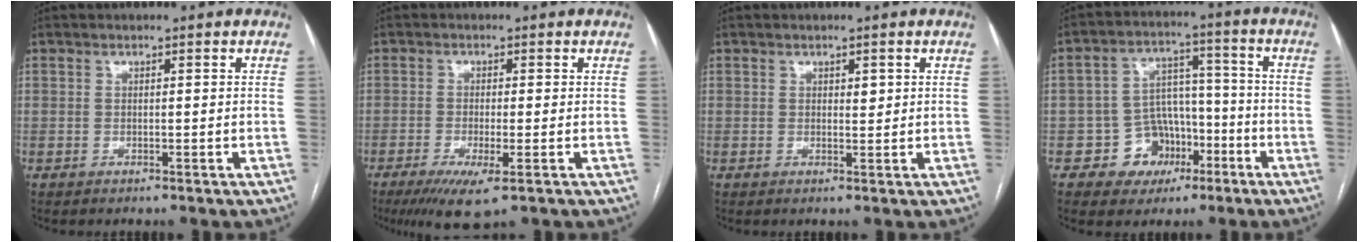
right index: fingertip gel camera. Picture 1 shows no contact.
{"total": 5.9, "force": [-3.1, 0.7, 5.0], "torque": [-0.090, -0.016, -0.050]}
{"total": 1.1, "force": [0.5, 0.4, 0.9], "torque": [-0.011, -0.003, 0.007]}
{"total": 8.5, "force": [-3.8, 7.3, 2.0], "torque": [-0.016, 0.027, -0.049]}